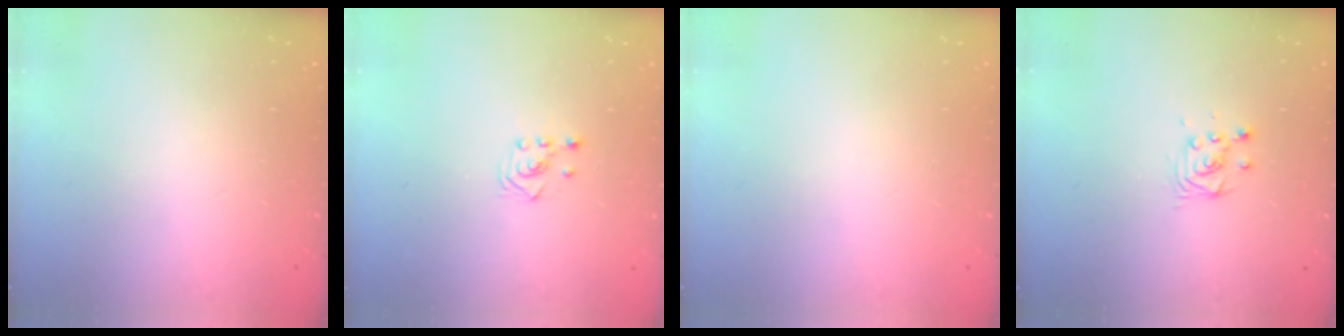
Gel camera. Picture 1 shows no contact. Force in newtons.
{"total": 2.6, "press": 2.4, "slide": 0.9}
{"total": 0.0}
{"total": 3.4, "press": 3.4, "slide": 0.4}